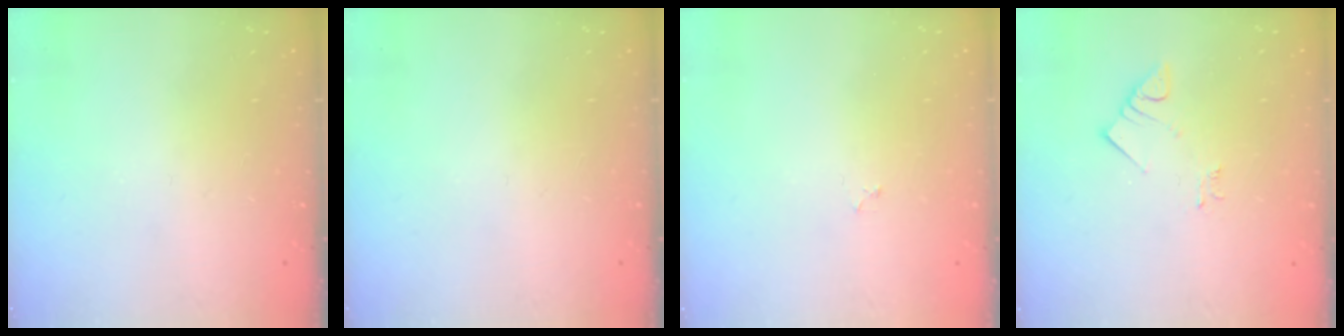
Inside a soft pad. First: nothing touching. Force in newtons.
{"total": 0.0}
{"total": 2.2, "press": 2.1, "slide": 0.3}
{"total": 3.3, "press": 3.3, "slide": 0.1}